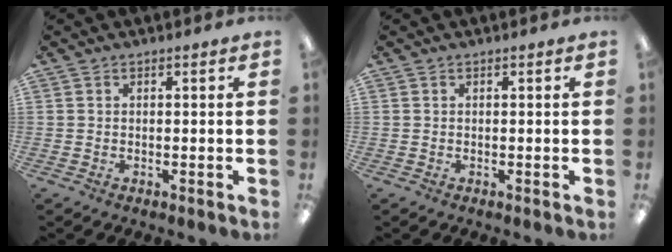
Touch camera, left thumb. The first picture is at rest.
{"total": 0.0}